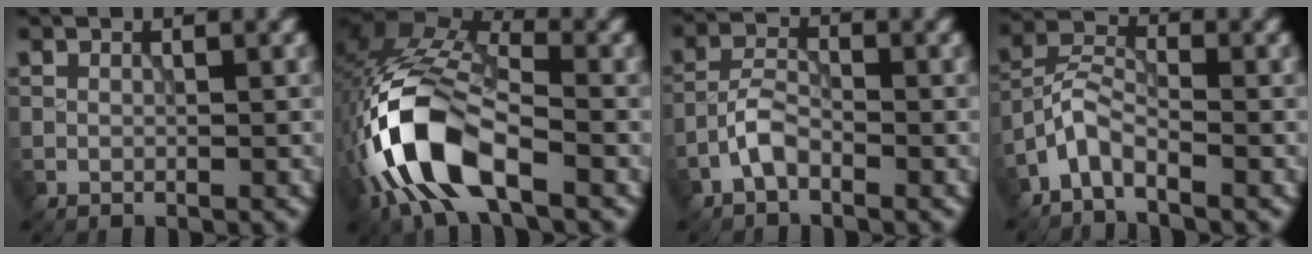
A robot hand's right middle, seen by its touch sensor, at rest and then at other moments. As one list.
[{"total": 11.3, "force": [-4.2, 5.2, 9.1], "torque": [-0.196, 0.006, -0.087]}, {"total": 2.4, "force": [-1.5, 1.1, 1.6], "torque": [-0.032, 0.010, -0.037]}, {"total": 2.9, "force": [-2.2, 1.0, 1.6], "torque": [-0.035, 0.013, -0.054]}]